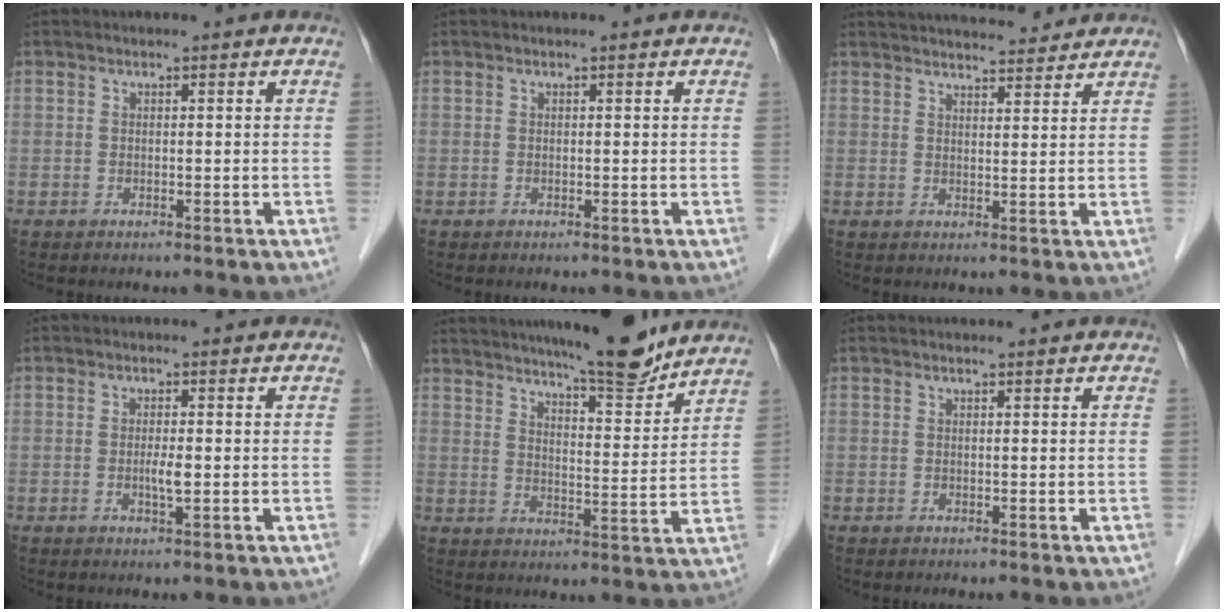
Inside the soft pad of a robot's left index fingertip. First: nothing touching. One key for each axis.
{"total": 0.0}
{"total": 13.3, "fx": 12.7, "fy": 2.2, "fz": 3.5, "tx": -0.048, "ty": 0.024, "tz": 0.175}
{"total": 1.7, "fx": -0.1, "fy": 0.2, "fz": 1.7, "tx": -0.034, "ty": -0.002, "tz": -0.001}
{"total": 13.2, "fx": 11.7, "fy": 0.9, "fz": 6.0, "tx": -0.088, "ty": -0.011, "tz": 0.168}
{"total": 0.8, "fx": 0.8, "fy": 0.0, "fz": 0.2, "tx": -0.007, "ty": 0.004, "tz": 0.013}